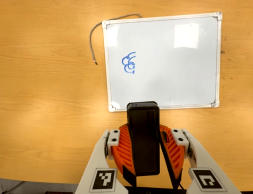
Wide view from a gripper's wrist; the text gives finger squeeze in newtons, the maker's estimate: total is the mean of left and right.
{"total": 9.1, "left": 9.5, "right": 8.7}